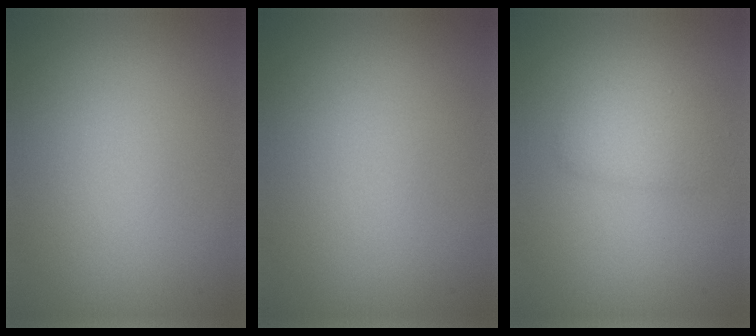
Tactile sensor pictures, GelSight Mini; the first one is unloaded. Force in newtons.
{"total": 0.0}
{"total": 2.1, "press": 2.1, "slide": 0.1}